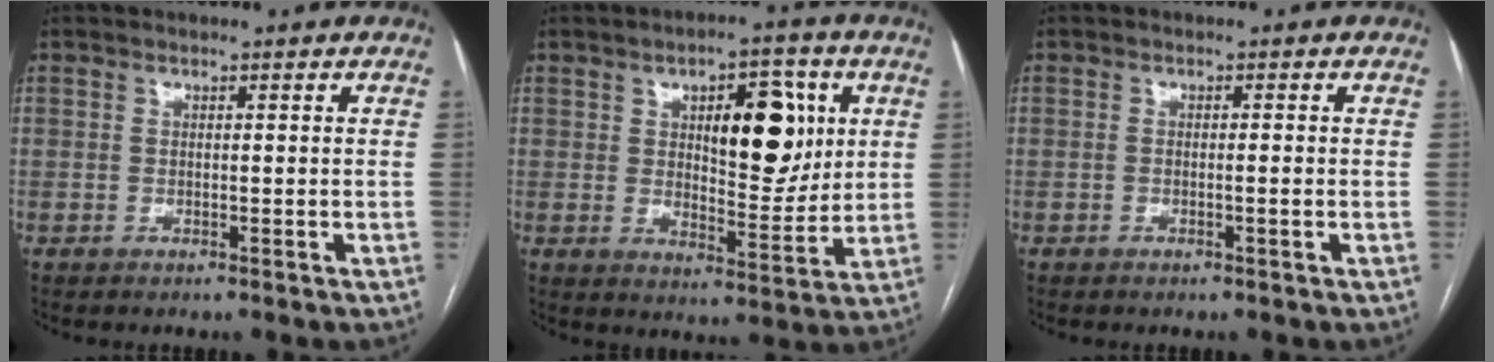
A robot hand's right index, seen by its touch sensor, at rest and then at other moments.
{"total": 11.7, "force": [3.4, 4.5, 10.2], "torque": [-0.143, 0.010, 0.057]}
{"total": 0.8, "force": [-0.2, -0.1, 0.8], "torque": [-0.013, 0.000, -0.003]}